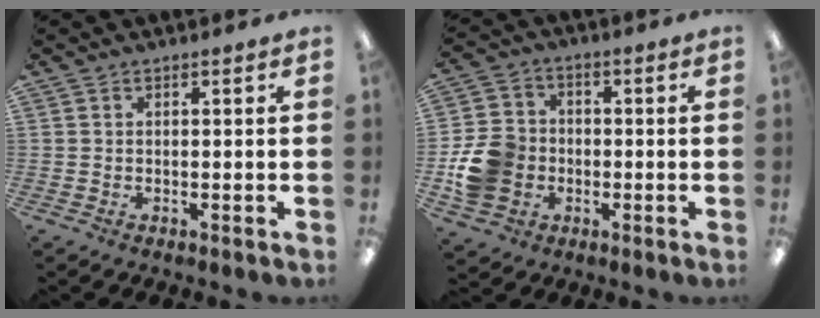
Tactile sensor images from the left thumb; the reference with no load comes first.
{"total": 11.3, "force": [-2.1, 9.9, 5.0], "torque": [-0.106, 0.029, -0.033]}